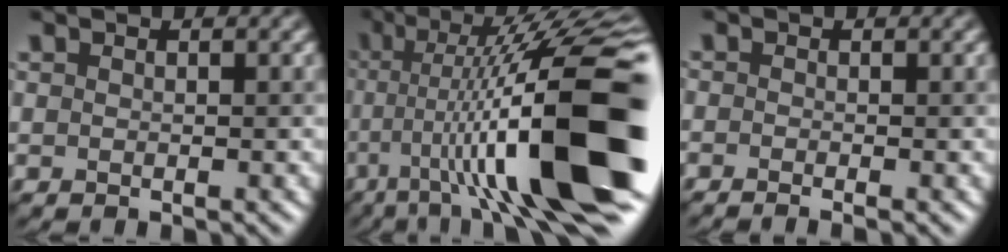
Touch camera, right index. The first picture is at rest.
{"total": 16.8, "force": [-3.6, 4.2, 15.8], "torque": [-0.230, 0.035, -0.054]}
{"total": 1.5, "force": [-1.2, 0.3, 0.9], "torque": [-0.003, -0.005, -0.018]}